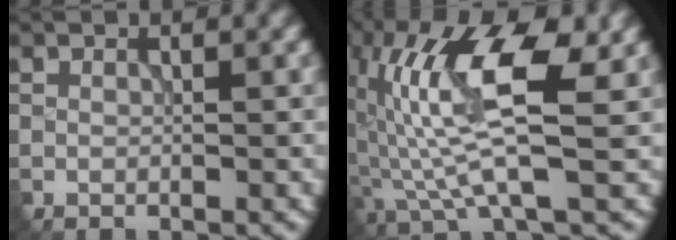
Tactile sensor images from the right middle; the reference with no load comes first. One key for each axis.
{"total": 10.1, "fx": 0.9, "fy": 3.1, "fz": 9.6, "tx": -0.189, "ty": 0.012, "tz": 0.012}